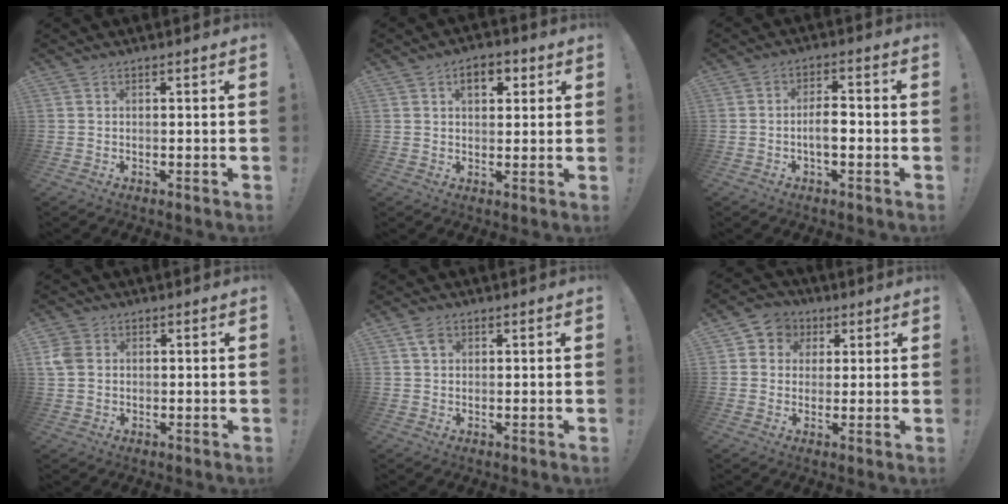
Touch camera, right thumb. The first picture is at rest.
{"total": 6.3, "force": [2.5, 3.9, 4.3], "torque": [-0.060, 0.003, 0.040]}
{"total": 5.8, "force": [-1.5, 2.4, 5.0], "torque": [-0.086, 0.008, -0.030]}
{"total": 5.8, "force": [1.2, 4.7, 3.2], "torque": [-0.061, 0.002, 0.023]}
{"total": 2.8, "force": [1.4, 1.9, 1.4], "torque": [-0.012, -0.002, 0.024]}
{"total": 6.3, "force": [1.1, 6.0, 1.5], "torque": [-0.022, 0.002, 0.025]}